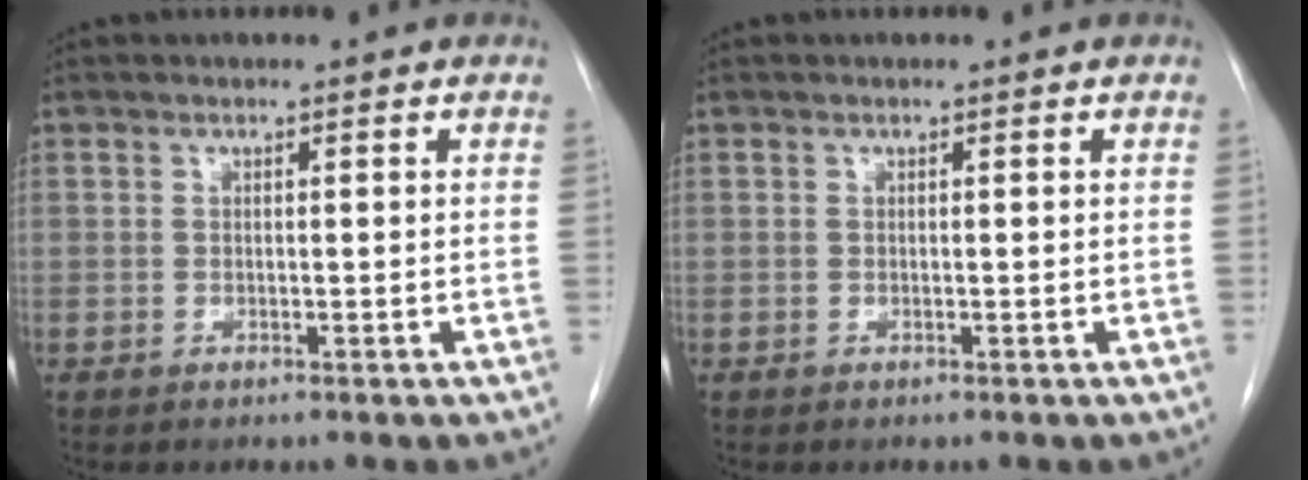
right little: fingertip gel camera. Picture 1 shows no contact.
{"total": 0.0}